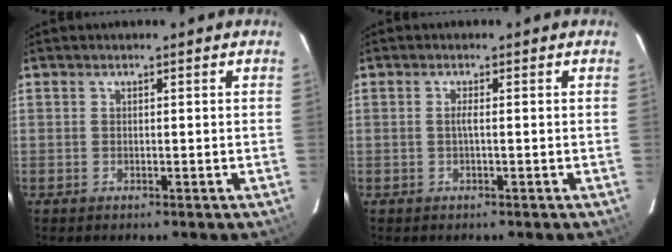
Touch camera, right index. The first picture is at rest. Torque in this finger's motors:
{"motor_torque": [0.58, 0.20, 0.09, 0.03]}